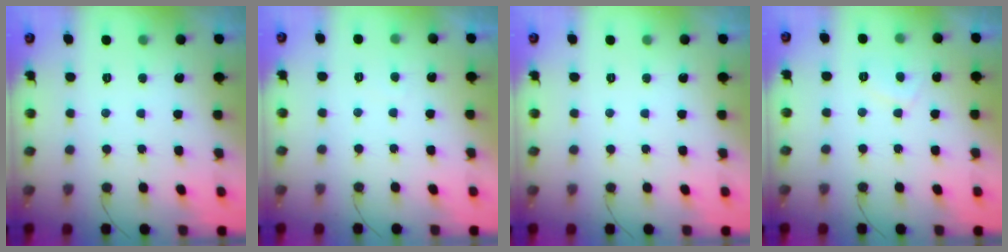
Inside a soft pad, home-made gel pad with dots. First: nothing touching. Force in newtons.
{"total": 0.0}
{"total": 0.0}
{"total": 2.7, "press": 2.6, "slide": 0.8}